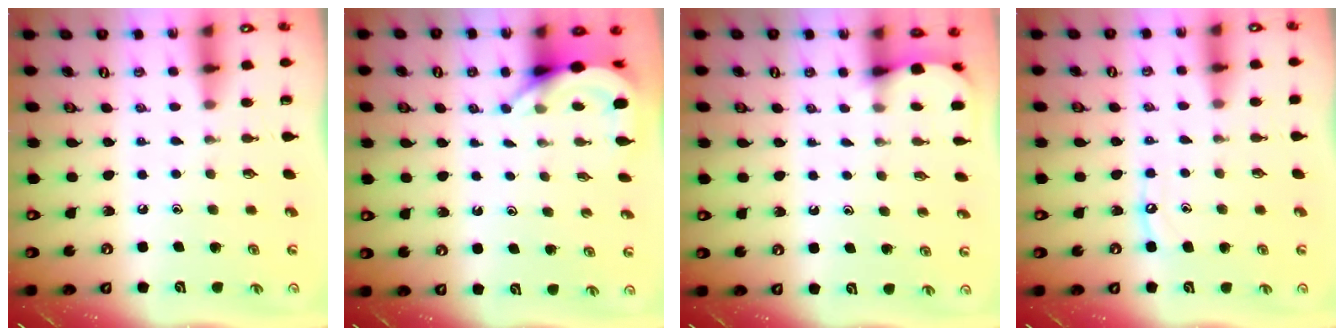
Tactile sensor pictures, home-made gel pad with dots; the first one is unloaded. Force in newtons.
{"total": 5.5, "press": 5.5, "slide": 0.3}
{"total": 2.7, "press": 2.7, "slide": 0.3}
{"total": 4.9, "press": 4.9, "slide": 0.5}